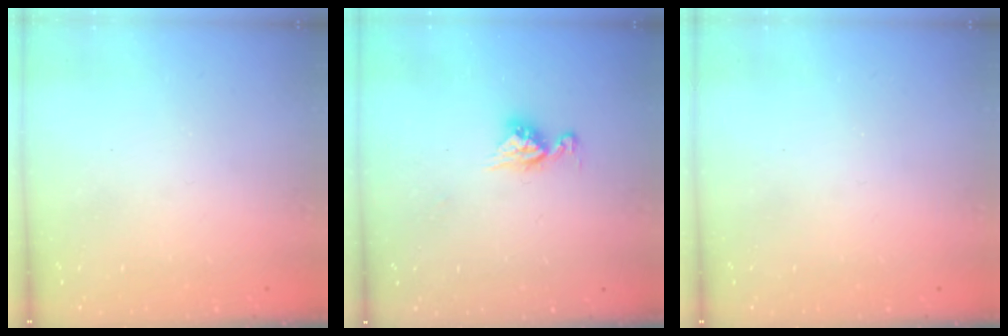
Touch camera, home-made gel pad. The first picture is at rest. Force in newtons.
{"total": 6.9, "press": 6.8, "slide": 0.6}
{"total": 0.0}